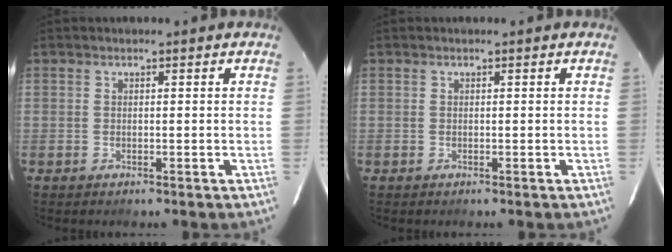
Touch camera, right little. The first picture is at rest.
{"total": 0.0}